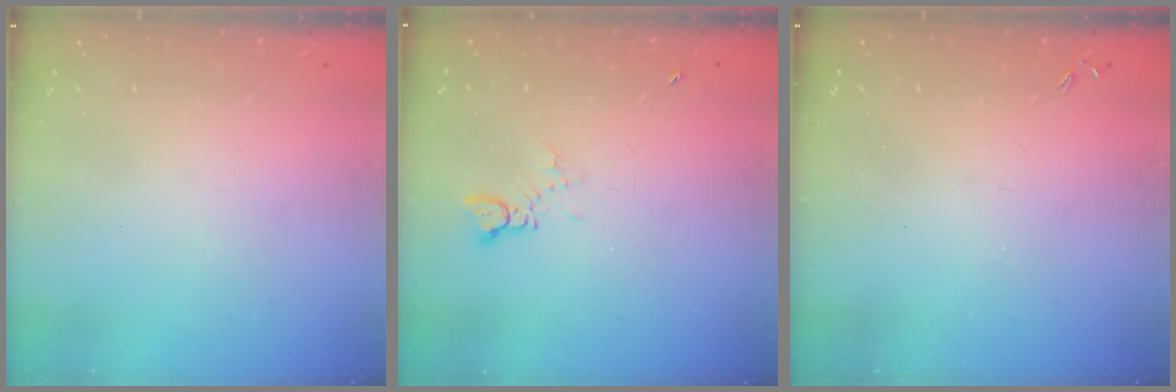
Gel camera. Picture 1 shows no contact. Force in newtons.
{"total": 2.4, "press": 2.3, "slide": 0.3}
{"total": 0.0}